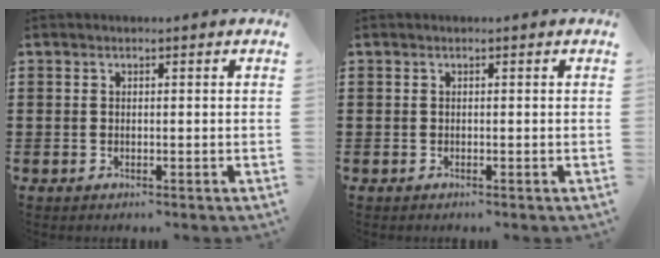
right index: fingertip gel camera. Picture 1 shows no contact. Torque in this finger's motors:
{"motor_torque": [-0.47, 0.53, -0.53, -0.02]}